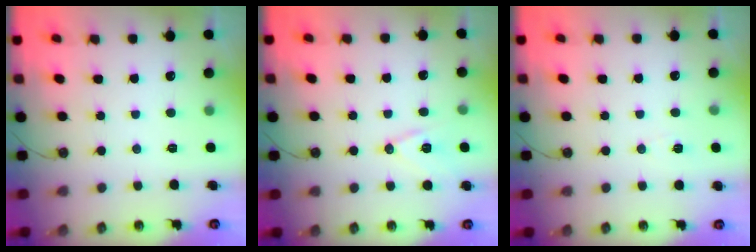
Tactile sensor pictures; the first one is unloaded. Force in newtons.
{"total": 10.5, "press": 9.9, "slide": 3.4}
{"total": 4.2, "press": 3.8, "slide": 1.8}